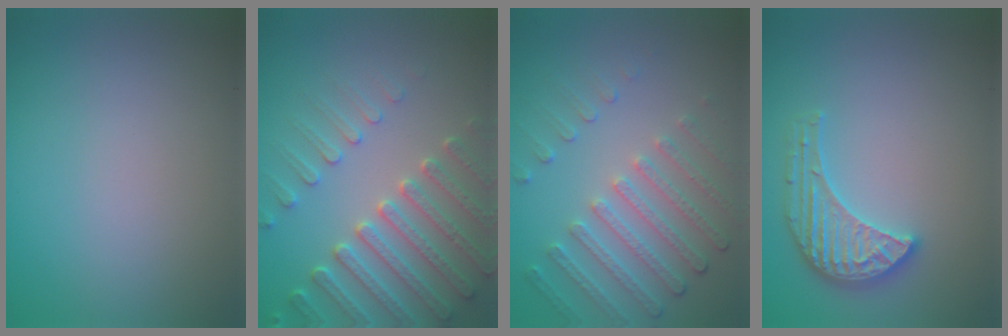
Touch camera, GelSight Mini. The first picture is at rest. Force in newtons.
{"total": 5.4, "press": 4.8, "slide": 2.5}
{"total": 4.8, "press": 3.5, "slide": 3.2}
{"total": 3.4, "press": 3.4, "slide": 0.6}